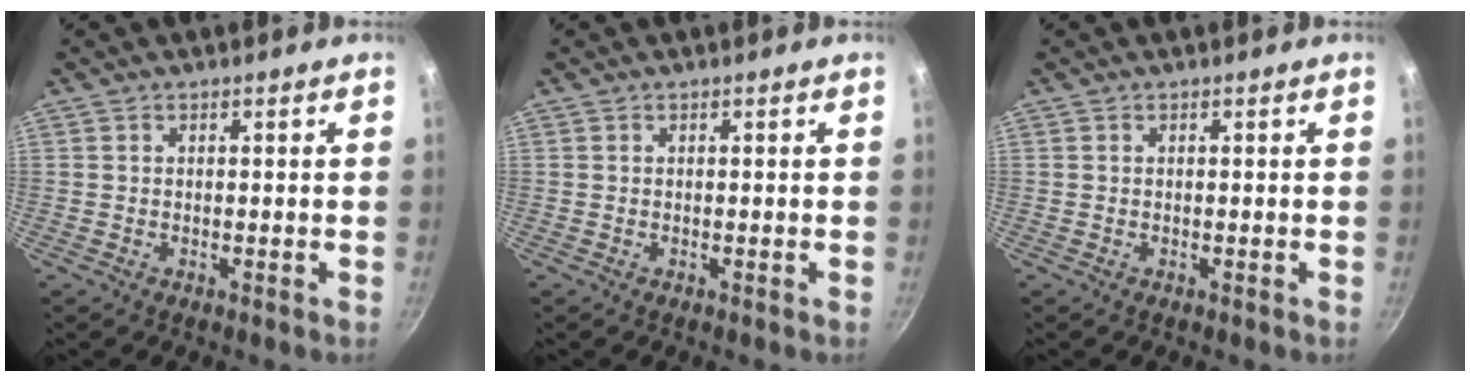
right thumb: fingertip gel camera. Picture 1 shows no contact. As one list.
[{"total": 0.0}, {"total": 0.0}]